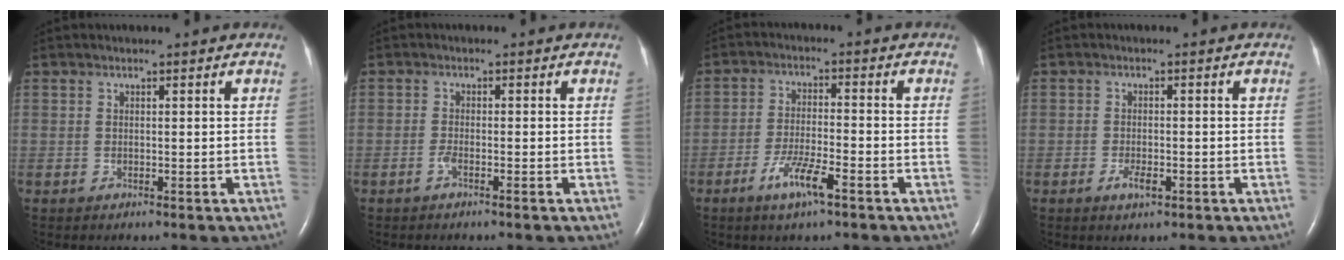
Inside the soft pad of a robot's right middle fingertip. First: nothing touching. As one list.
[{"total": 1.5, "force": [-1.0, -0.1, 1.1], "torque": [-0.027, -0.001, -0.022]}, {"total": 6.1, "force": [-3.6, 0.7, 4.9], "torque": [-0.101, -0.006, -0.066]}, {"total": 2.2, "force": [-1.2, 0.8, 1.8], "torque": [-0.037, -0.001, -0.019]}]